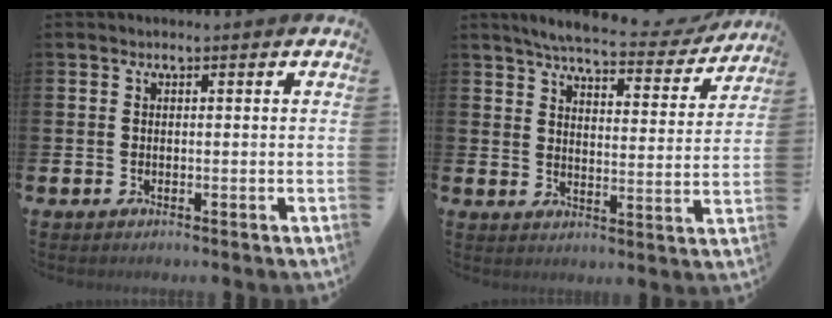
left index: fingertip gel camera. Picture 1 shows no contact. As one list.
[{"total": 6.1, "force": [5.6, 0.8, 2.3], "torque": [-0.050, -0.037, 0.090]}]